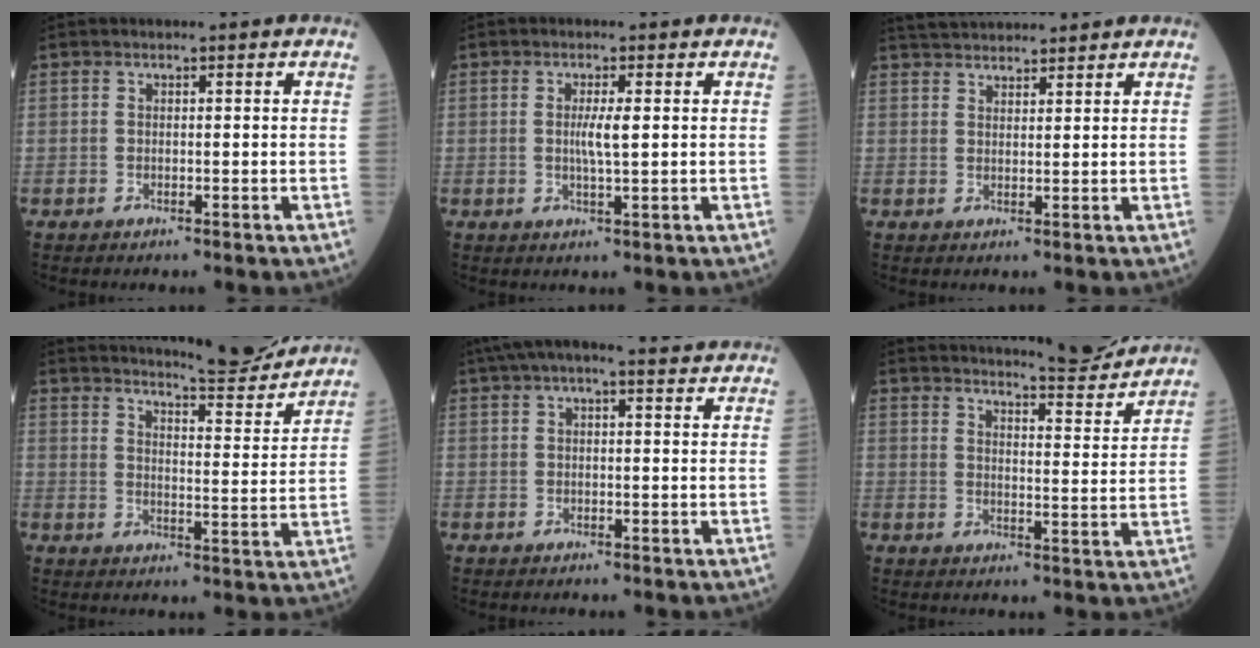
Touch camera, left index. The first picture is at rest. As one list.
[{"total": 2.9, "force": [0.2, 0.0, 2.8], "torque": [-0.057, -0.003, 0.004]}, {"total": 7.2, "force": [6.8, 1.0, 2.1], "torque": [-0.038, 0.033, 0.110]}, {"total": 13.9, "force": [13.3, 0.2, 4.2], "torque": [-0.061, -0.028, 0.174]}, {"total": 8.9, "force": [7.1, 1.8, 5.0], "torque": [-0.085, 0.046, 0.094]}, {"total": 11.6, "force": [11.2, 0.0, 3.2], "torque": [-0.045, -0.021, 0.143]}]